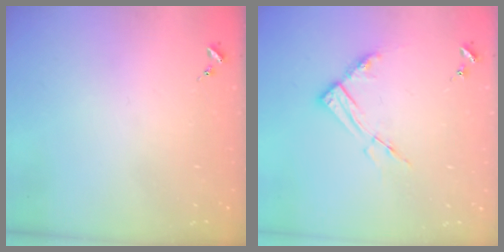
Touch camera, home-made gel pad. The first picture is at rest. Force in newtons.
{"total": 8.9, "press": 8.9, "slide": 0.8}